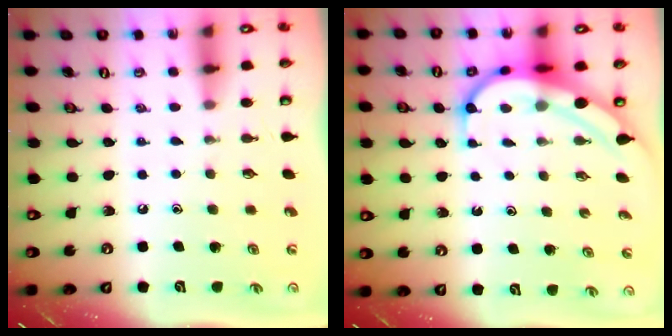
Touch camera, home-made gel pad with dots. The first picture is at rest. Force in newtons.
{"total": 7.0, "press": 6.9, "slide": 0.8}